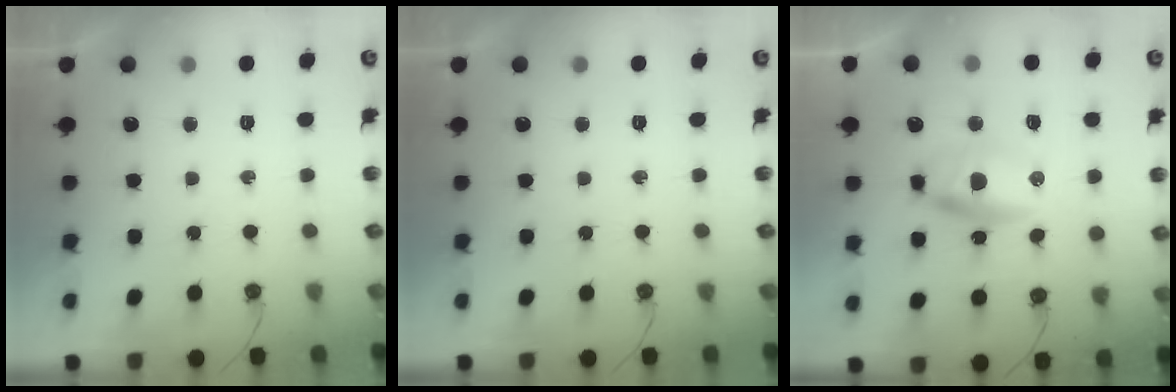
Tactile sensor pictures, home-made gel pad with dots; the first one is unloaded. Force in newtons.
{"total": 0.0}
{"total": 10.3, "press": 9.2, "slide": 4.6}